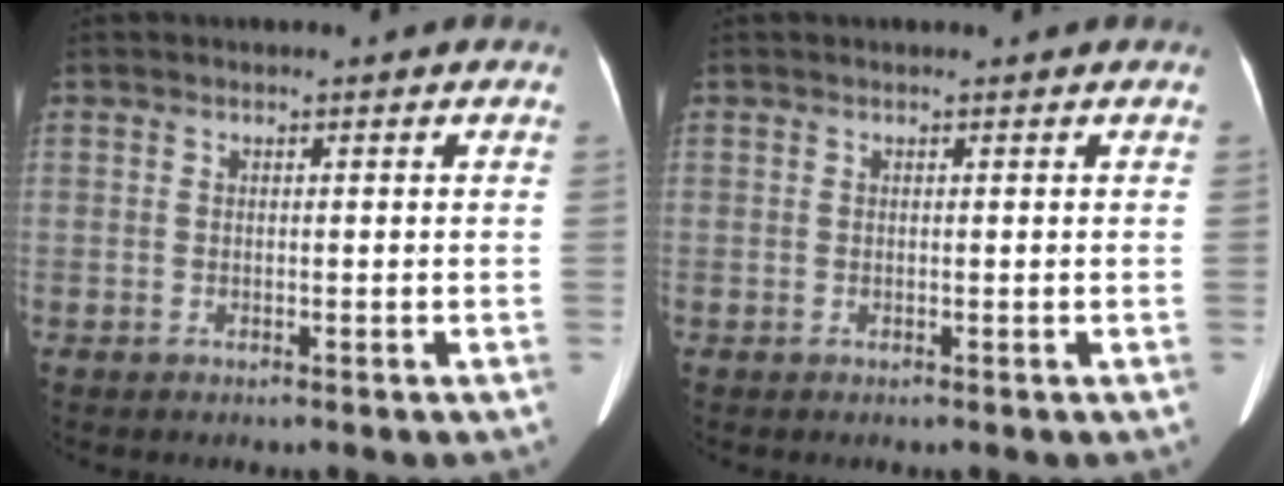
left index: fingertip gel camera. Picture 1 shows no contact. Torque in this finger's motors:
{"motor_torque": [-0.24, -0.02, 0.02, 0.02]}